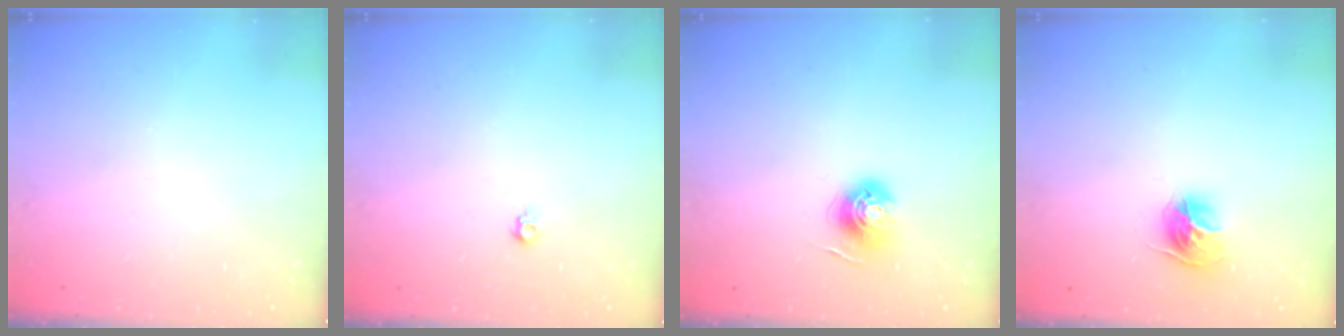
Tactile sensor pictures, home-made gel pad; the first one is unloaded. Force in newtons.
{"total": 4.0, "press": 3.9, "slide": 0.7}
{"total": 6.1, "press": 6.1, "slide": 0.5}
{"total": 11.1, "press": 11.1, "slide": 0.9}